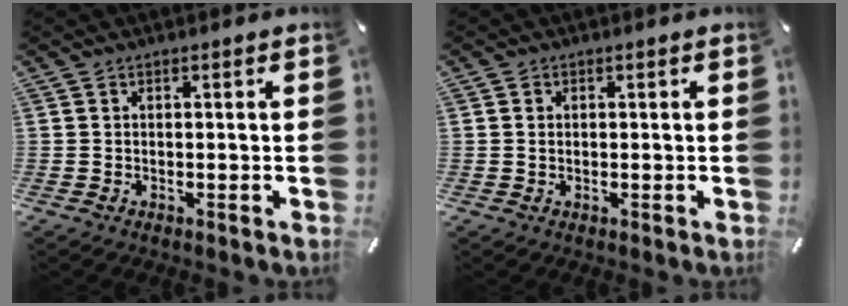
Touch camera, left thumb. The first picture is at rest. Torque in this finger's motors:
{"motor_torque": [-0.01, -0.36, 0.00, 0.04, -0.02]}